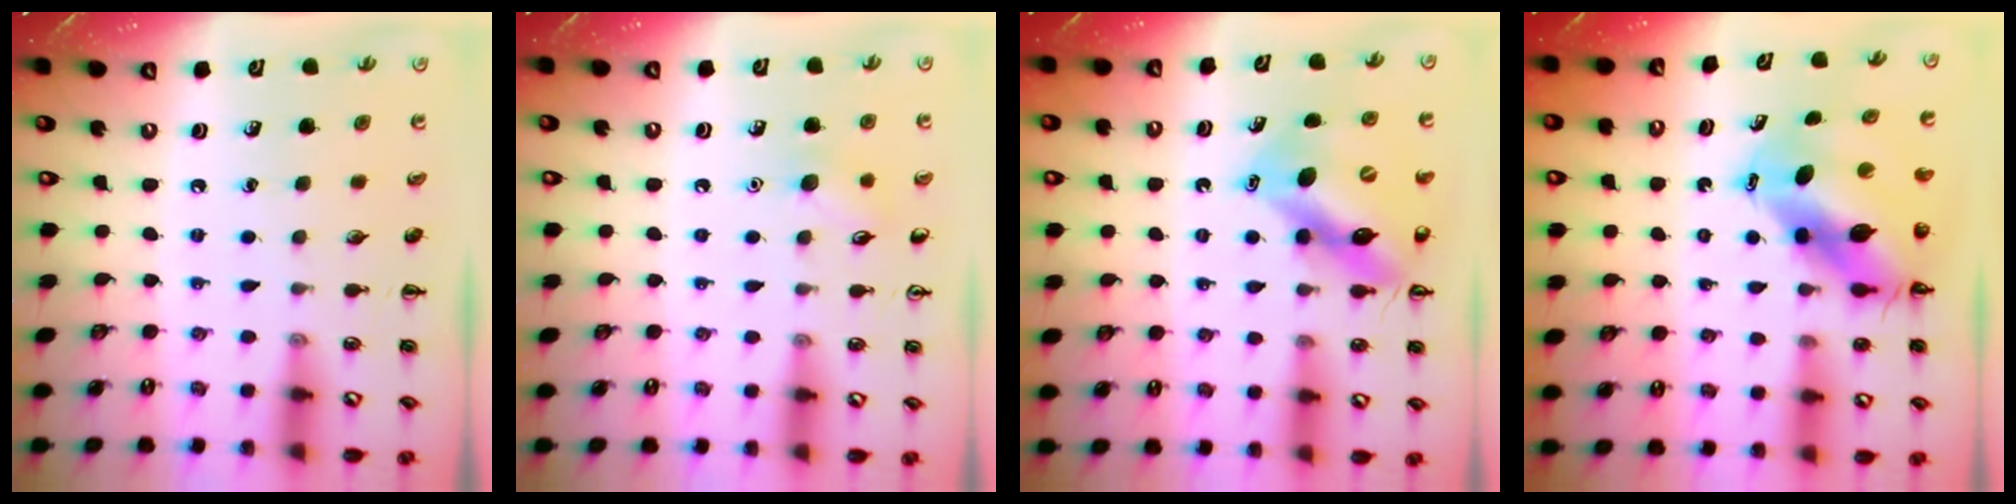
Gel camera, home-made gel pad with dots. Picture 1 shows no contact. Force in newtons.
{"total": 6.5, "press": 6.2, "slide": 1.9}
{"total": 11.8, "press": 11.3, "slide": 3.3}
{"total": 11.2, "press": 10.8, "slide": 3.1}